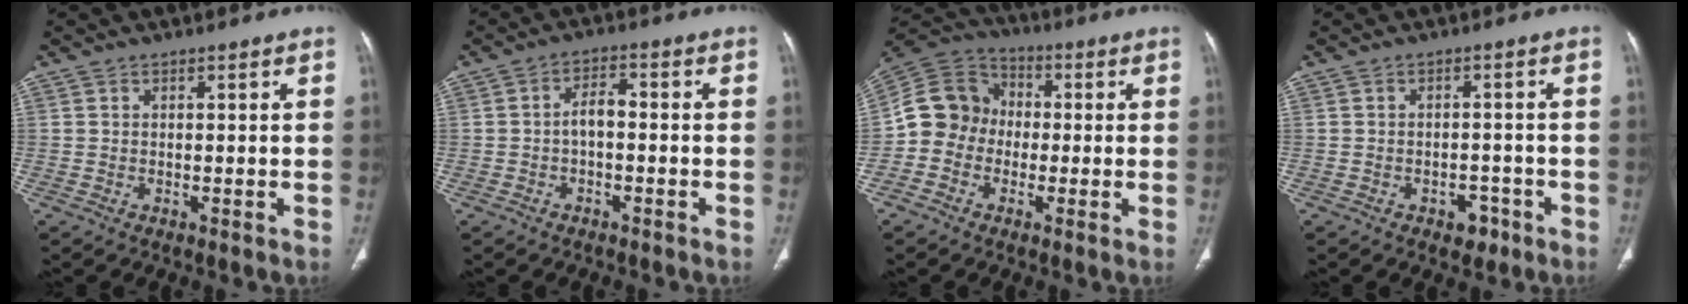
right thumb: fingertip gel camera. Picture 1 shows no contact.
{"total": 3.5, "force": [-0.8, 1.7, 2.9], "torque": [-0.042, 0.019, -0.021]}
{"total": 10.7, "force": [-1.5, 9.7, 4.2], "torque": [-0.060, 0.037, -0.043]}
{"total": 3.5, "force": [-2.1, 2.3, 1.5], "torque": [-0.001, 0.015, -0.023]}